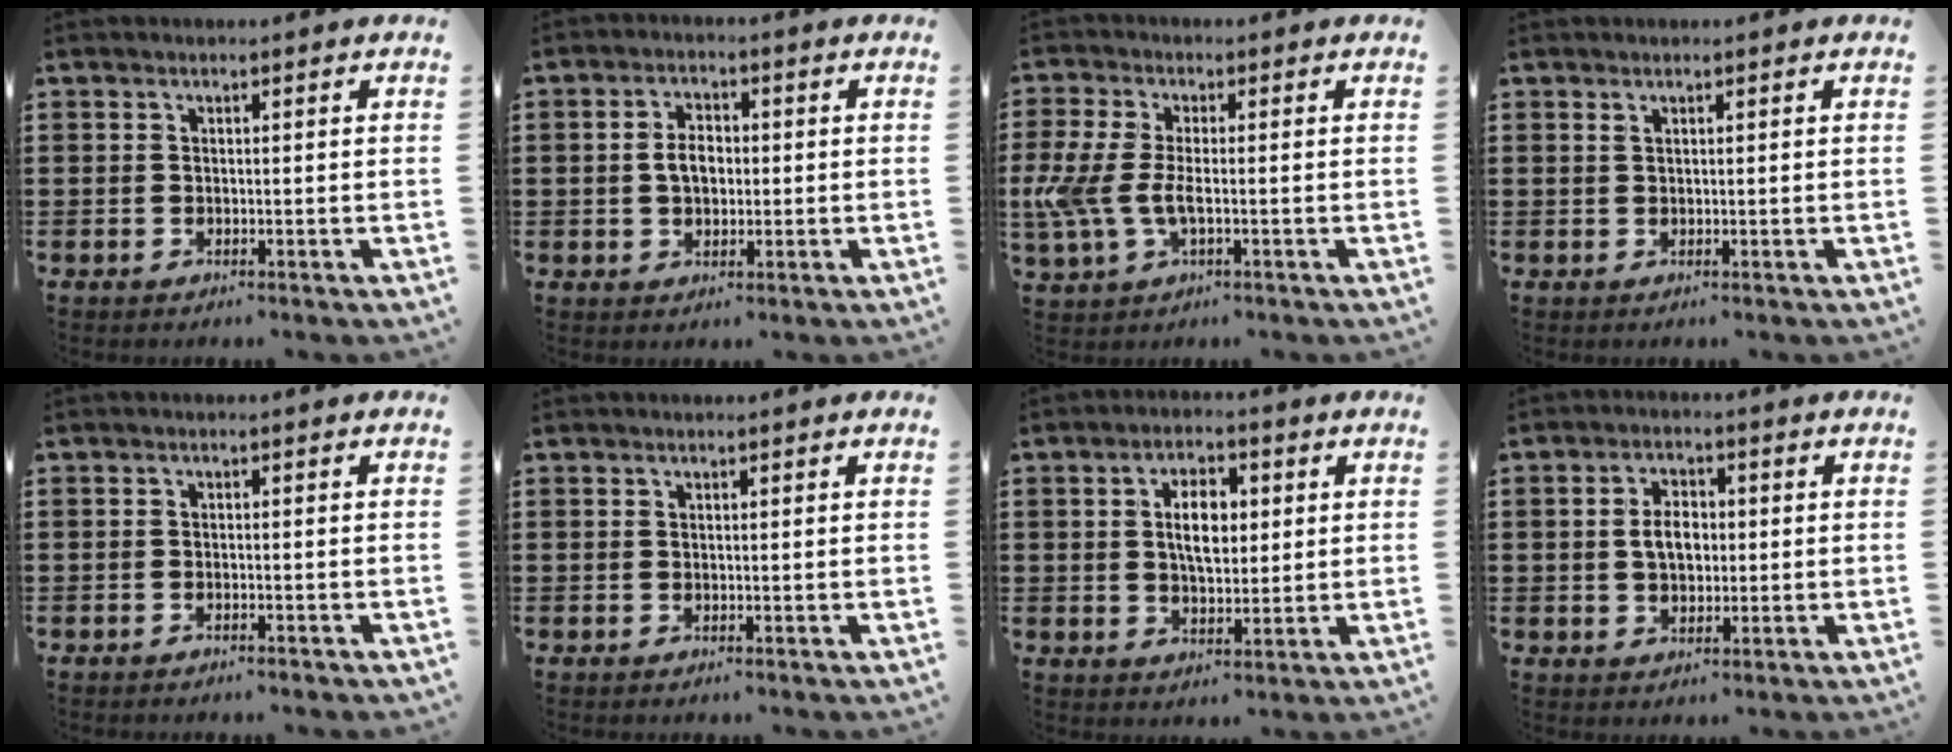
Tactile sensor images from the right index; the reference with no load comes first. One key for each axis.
{"total": 3.8, "fx": 0.0, "fy": 2.5, "fz": 3.0, "tx": -0.053, "ty": 0.006, "tz": -0.005}
{"total": 6.1, "fx": -1.2, "fy": 2.8, "fz": 5.3, "tx": -0.140, "ty": -0.010, "tz": -0.030}
{"total": 0.5, "fx": 0.4, "fy": 0.1, "fz": 0.3, "tx": -0.008, "ty": 0.001, "tz": 0.007}
{"total": 1.0, "fx": -1.0, "fy": 0.0, "fz": 0.2, "tx": -0.008, "ty": -0.003, "tz": -0.019}
{"total": 0.0}
{"total": 6.0, "fx": 1.0, "fy": 3.1, "fz": 5.1, "tx": -0.091, "ty": 0.007, "tz": 0.011}
{"total": 4.3, "fx": 0.1, "fy": 2.8, "fz": 3.3, "tx": -0.060, "ty": 0.008, "tz": -0.003}